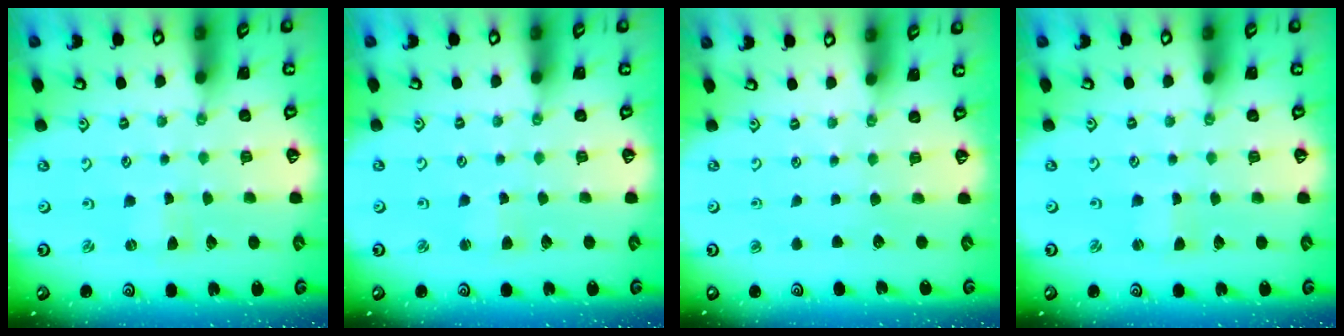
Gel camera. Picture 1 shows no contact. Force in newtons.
{"total": 2.0, "press": 2.0, "slide": 0.3}
{"total": 0.0}
{"total": 0.0}